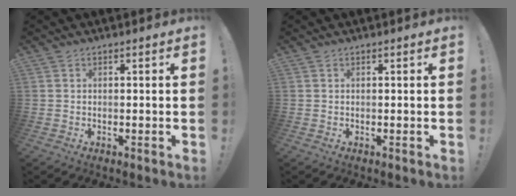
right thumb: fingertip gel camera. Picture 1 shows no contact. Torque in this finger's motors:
{"motor_torque": [-0.01, 0.01, -0.04, -0.02, 0.05]}